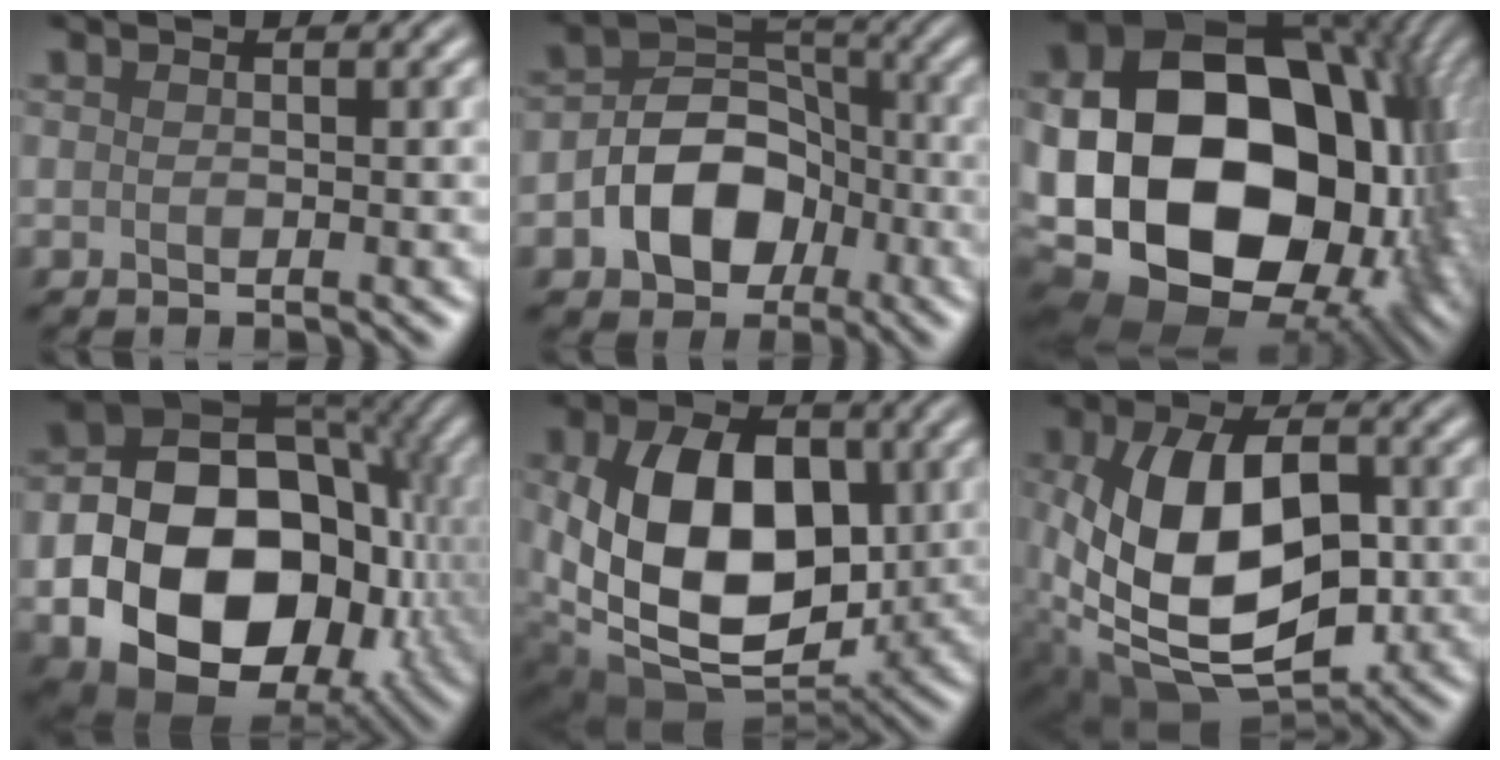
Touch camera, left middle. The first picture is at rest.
{"total": 6.8, "force": [-2.4, 5.0, 3.9], "torque": [-0.057, 0.002, -0.046]}
{"total": 23.0, "force": [-1.4, 16.7, 15.8], "torque": [-0.326, -0.026, 0.002]}
{"total": 17.6, "force": [-3.7, 12.7, 11.6], "torque": [-0.152, -0.032, -0.063]}
{"total": 13.3, "force": [0.9, 8.8, 9.9], "torque": [-0.184, -0.010, 0.020]}
{"total": 12.8, "force": [-0.6, 7.9, 10.0], "torque": [-0.205, -0.015, -0.001]}